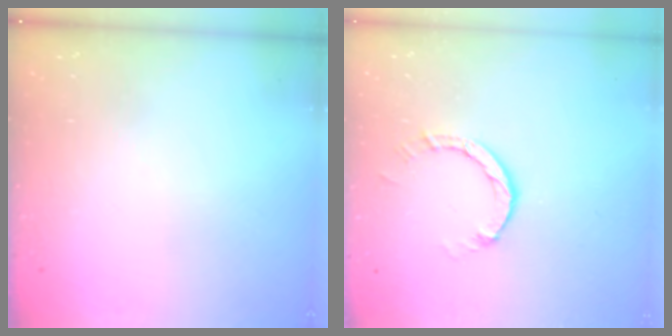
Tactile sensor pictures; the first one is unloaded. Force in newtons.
{"total": 3.2, "press": 3.2, "slide": 0.2}